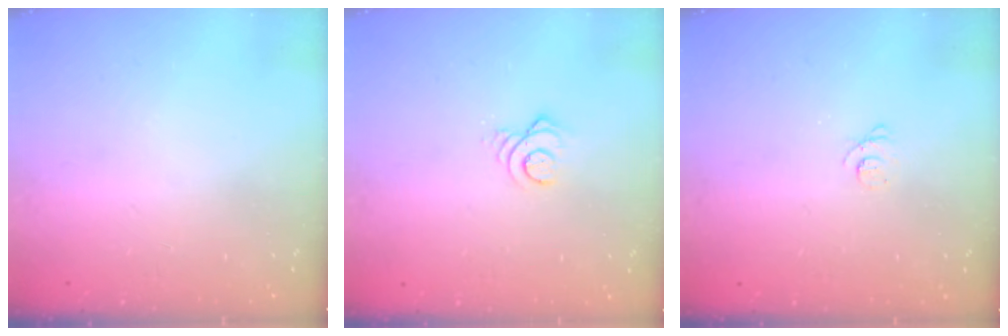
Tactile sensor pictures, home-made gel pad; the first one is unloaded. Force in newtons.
{"total": 3.8, "press": 3.8, "slide": 0.0}
{"total": 2.4, "press": 2.4, "slide": 0.3}